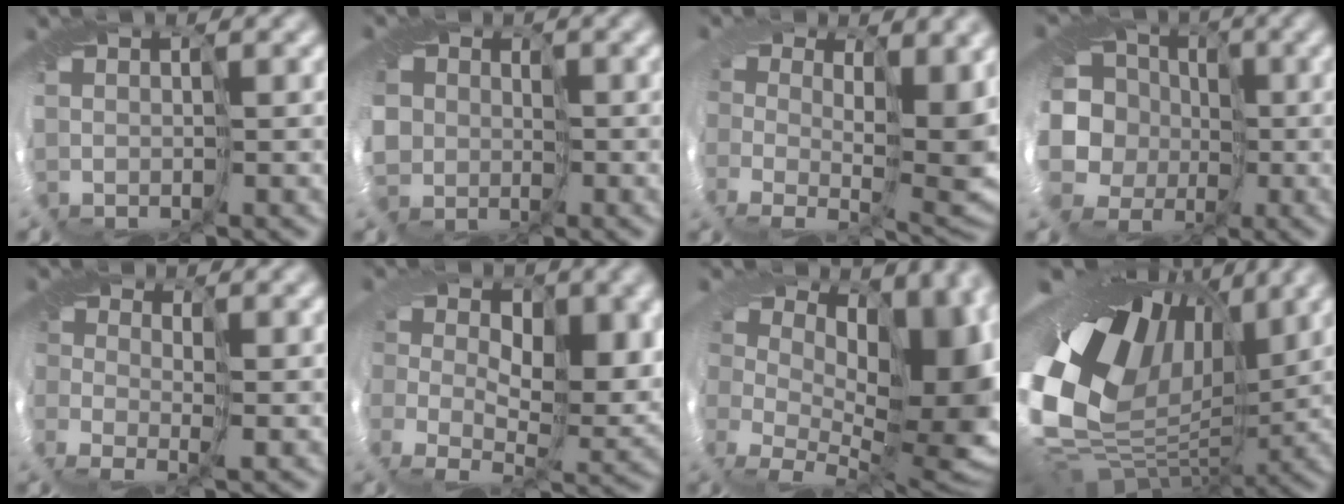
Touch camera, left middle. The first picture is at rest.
{"total": 4.3, "force": [-1.0, 3.9, 1.4], "torque": [-0.024, -0.007, -0.048]}
{"total": 5.0, "force": [1.2, 2.2, 4.4], "torque": [-0.048, -0.035, 0.018]}
{"total": 11.3, "force": [-3.9, 9.9, 3.7], "torque": [-0.091, -0.003, -0.099]}
{"total": 1.1, "force": [-0.9, -0.6, -0.4], "torque": [0.025, -0.021, -0.027]}
{"total": 6.2, "force": [0.3, 4.2, 4.5], "torque": [-0.054, -0.029, -0.003]}
{"total": 10.8, "force": [2.6, 7.0, 7.8], "torque": [-0.072, -0.024, 0.051]}
{"total": 16.7, "force": [2.1, 11.3, 12.1], "torque": [-0.215, -0.038, 0.046]}